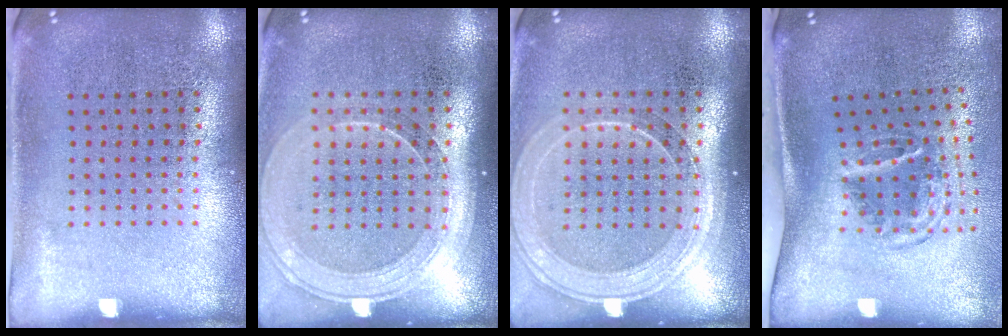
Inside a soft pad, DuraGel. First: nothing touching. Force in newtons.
{"total": 1.7, "press": 1.5, "slide": 0.7}
{"total": 1.9, "press": 1.7, "slide": 0.8}
{"total": 1.9, "press": 1.2, "slide": 1.5}